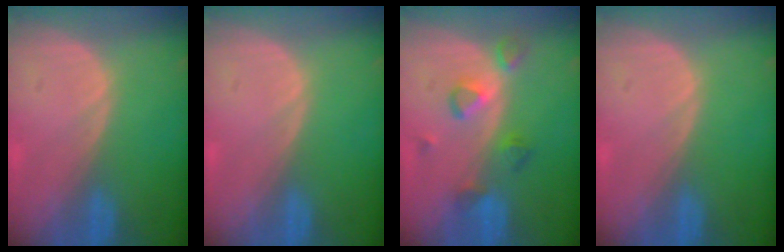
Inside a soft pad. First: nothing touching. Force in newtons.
{"total": 0.0}
{"total": 4.8, "press": 4.8, "slide": 0.7}
{"total": 0.0}